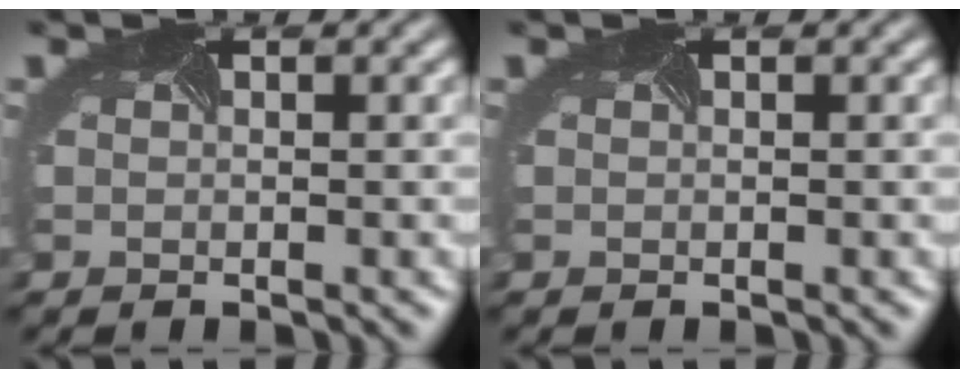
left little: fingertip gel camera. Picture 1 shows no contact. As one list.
[{"total": 0.0}]